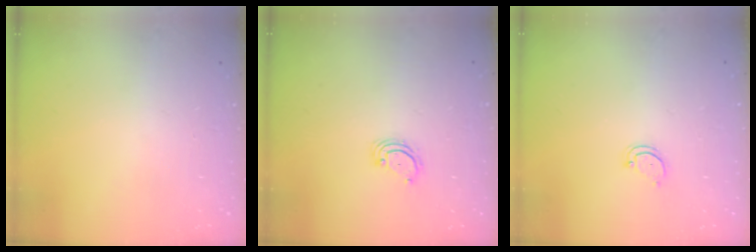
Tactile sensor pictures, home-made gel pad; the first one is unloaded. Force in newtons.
{"total": 2.8, "press": 2.8, "slide": 0.3}
{"total": 2.8, "press": 2.8, "slide": 0.2}